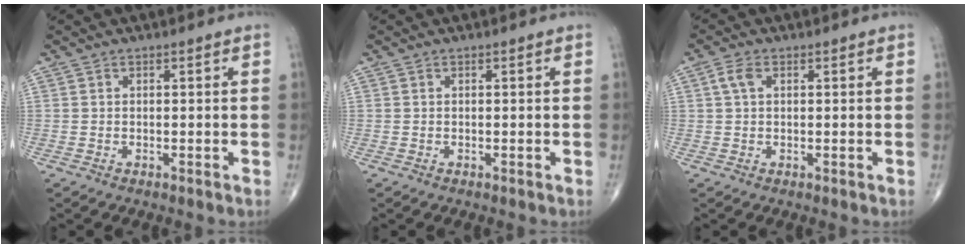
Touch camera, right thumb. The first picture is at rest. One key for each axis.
{"total": 0.0}
{"total": 2.6, "fx": 0.8, "fy": 1.5, "fz": 2.0, "tx": -0.046, "ty": 0.009, "tz": 0.016}